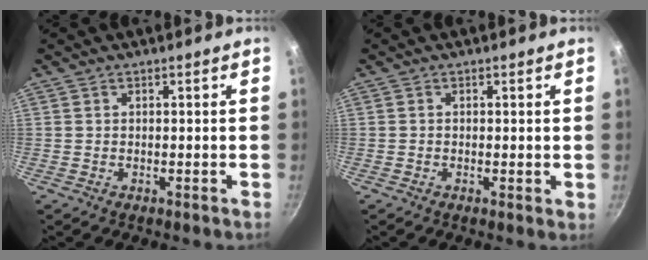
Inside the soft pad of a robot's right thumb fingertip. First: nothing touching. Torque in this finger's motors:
{"motor_torque": [-0.07, 0.03, -0.28, 0.14, -0.01]}